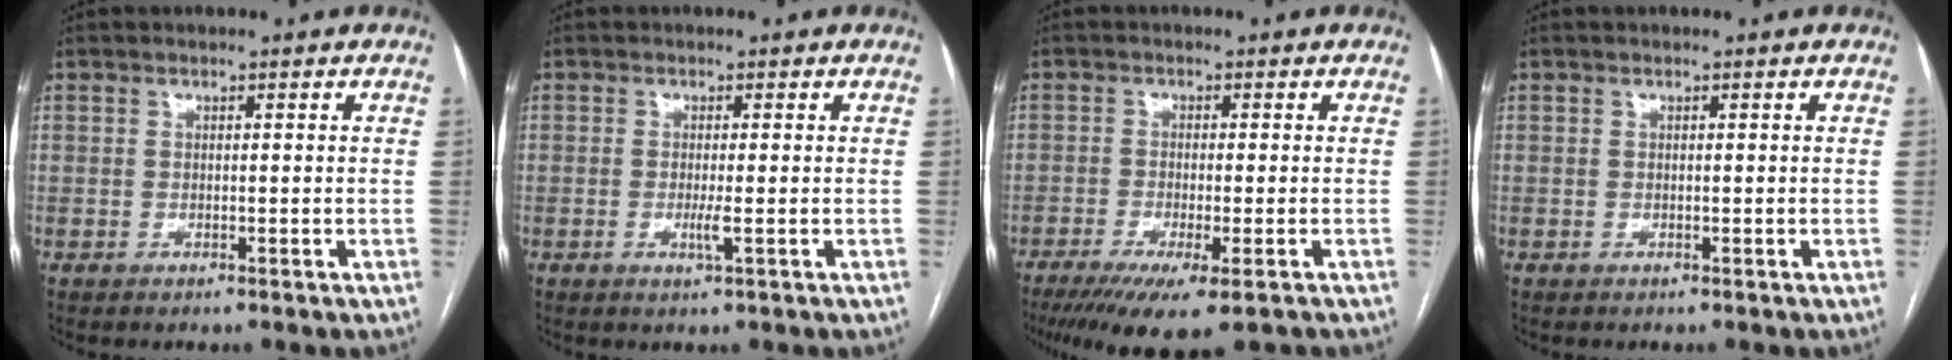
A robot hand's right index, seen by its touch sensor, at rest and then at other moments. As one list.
[{"total": 1.9, "force": [-0.4, -0.1, 1.8], "torque": [-0.036, -0.005, -0.007]}, {"total": 10.1, "force": [-6.9, 1.3, 7.3], "torque": [-0.107, -0.024, -0.107]}, {"total": 0.0}]